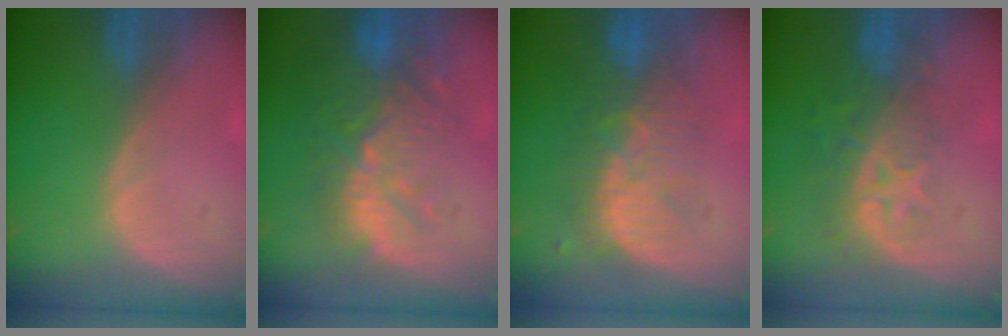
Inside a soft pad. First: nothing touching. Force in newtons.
{"total": 11.2, "press": 9.9, "slide": 5.2}
{"total": 8.3, "press": 8.1, "slide": 2.0}
{"total": 8.5, "press": 7.0, "slide": 4.8}